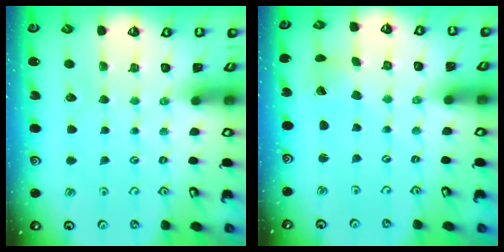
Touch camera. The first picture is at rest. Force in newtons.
{"total": 1.1, "press": 1.1, "slide": 0.1}